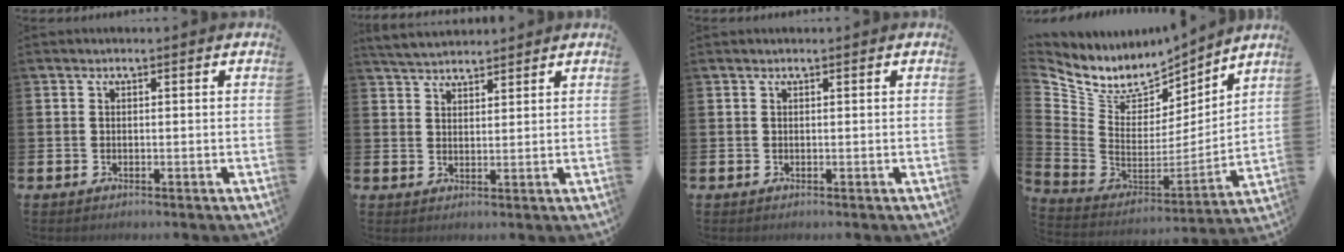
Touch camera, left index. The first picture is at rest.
{"total": 3.9, "force": [3.8, 0.8, 0.3], "torque": [-0.013, -0.014, 0.071]}
{"total": 0.0}
{"total": 8.8, "force": [7.5, 4.2, 2.0], "torque": [-0.093, -0.056, 0.135]}